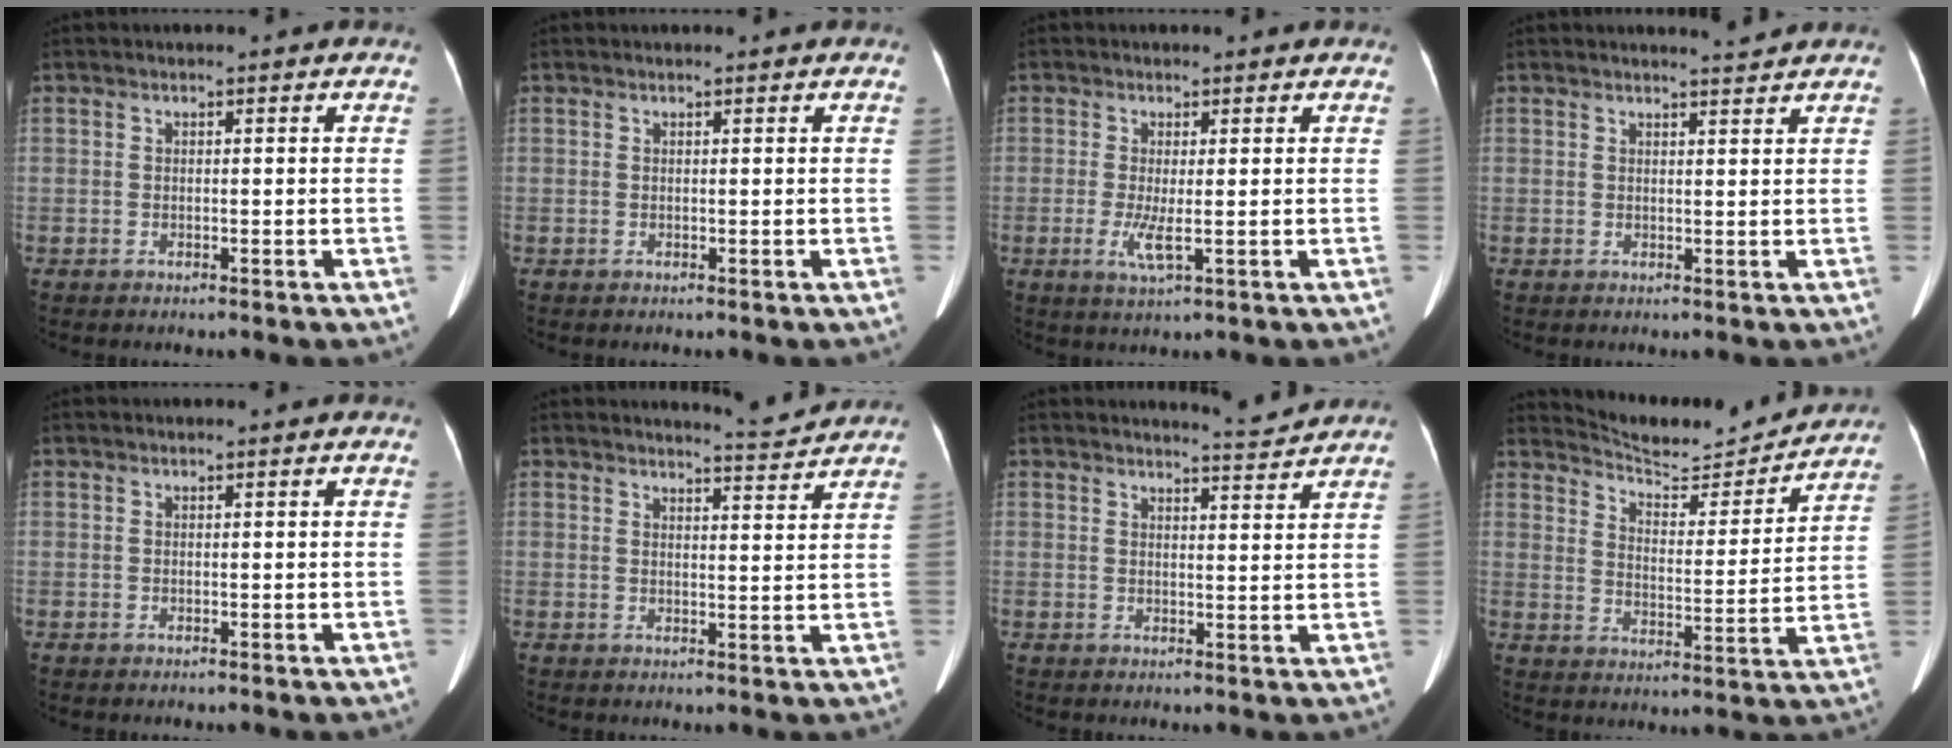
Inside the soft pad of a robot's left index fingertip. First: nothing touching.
{"total": 1.1, "force": [1.0, 0.0, 0.4], "torque": [-0.009, 0.008, 0.015]}
{"total": 3.7, "force": [-0.4, 0.4, 3.6], "torque": [-0.073, -0.006, 0.000]}
{"total": 2.1, "force": [2.1, -0.4, 0.2], "torque": [-0.009, -0.010, 0.030]}
{"total": 0.0}
{"total": 3.8, "force": [3.7, -0.7, -0.3], "torque": [-0.011, -0.021, 0.050]}
{"total": 3.4, "force": [3.3, -0.7, -0.2], "torque": [-0.011, -0.019, 0.045]}
{"total": 14.4, "force": [14.0, 1.9, 2.6], "torque": [-0.042, -0.020, 0.193]}